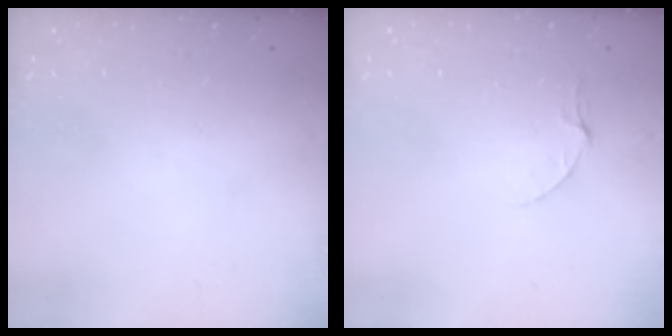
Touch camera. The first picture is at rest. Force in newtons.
{"total": 3.5, "press": 3.4, "slide": 0.4}